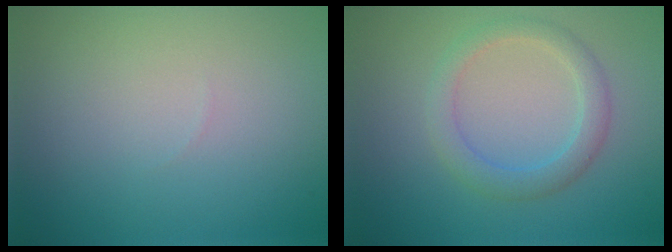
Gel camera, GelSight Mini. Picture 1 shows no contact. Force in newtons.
{"total": 2.9, "press": 2.8, "slide": 0.1}